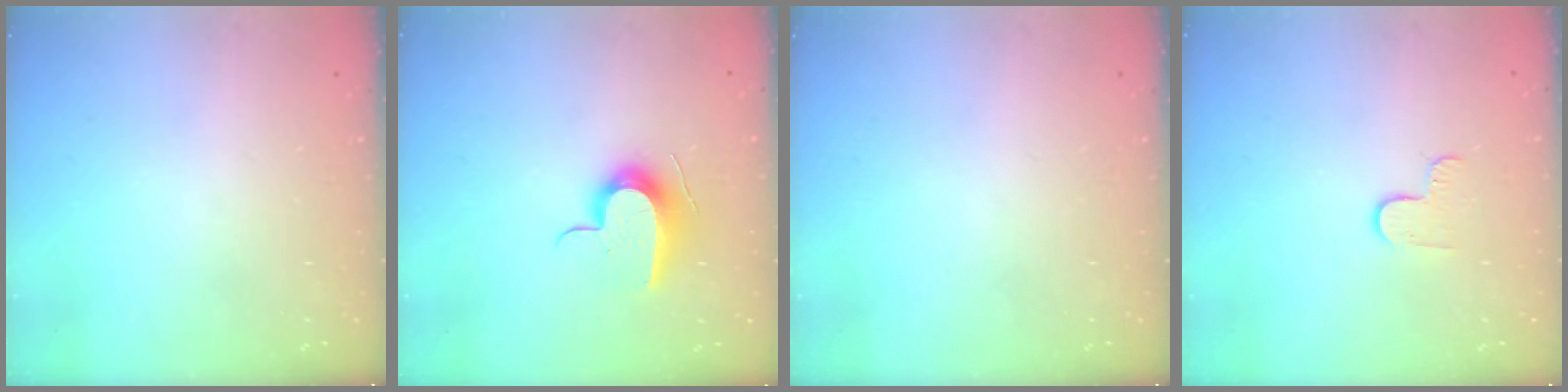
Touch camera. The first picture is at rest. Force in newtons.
{"total": 10.7, "press": 10.7, "slide": 0.4}
{"total": 0.0}
{"total": 3.7, "press": 3.6, "slide": 0.4}